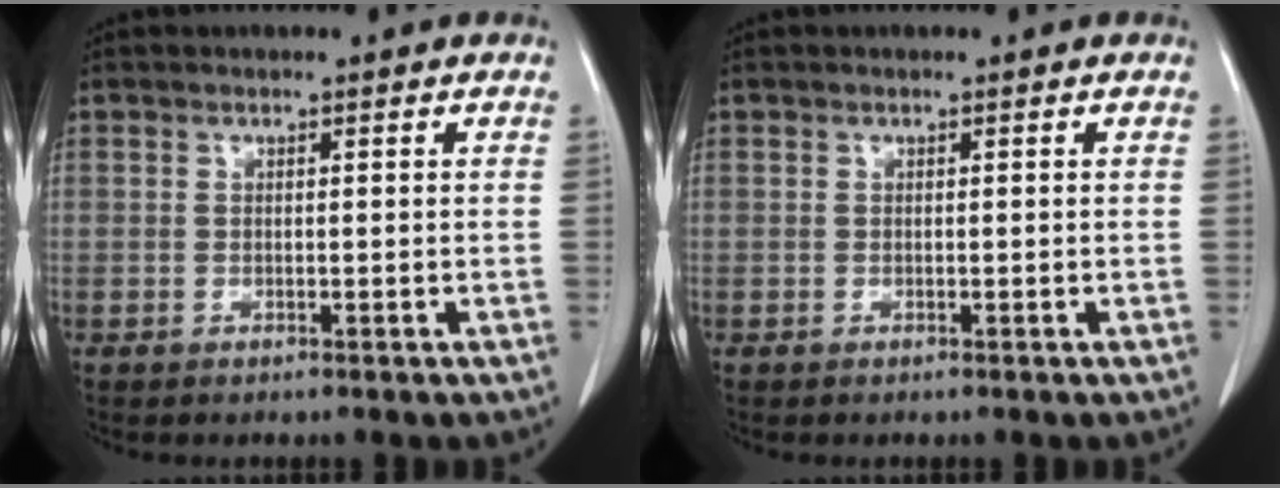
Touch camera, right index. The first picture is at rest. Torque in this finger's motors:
{"motor_torque": [0.00, 0.00, 0.00, 0.00]}